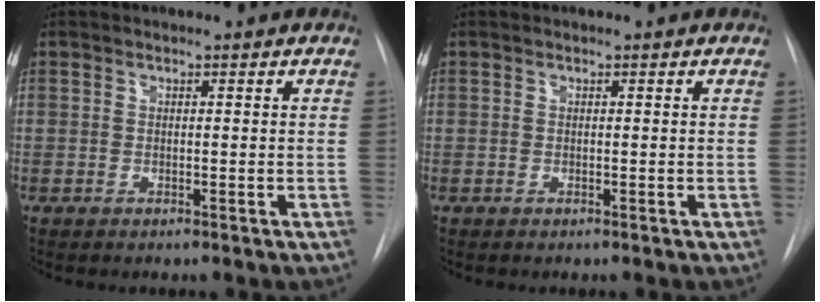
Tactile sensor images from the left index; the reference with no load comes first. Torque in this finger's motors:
{"motor_torque": [-0.09, 0.09, 0.00, -0.01]}